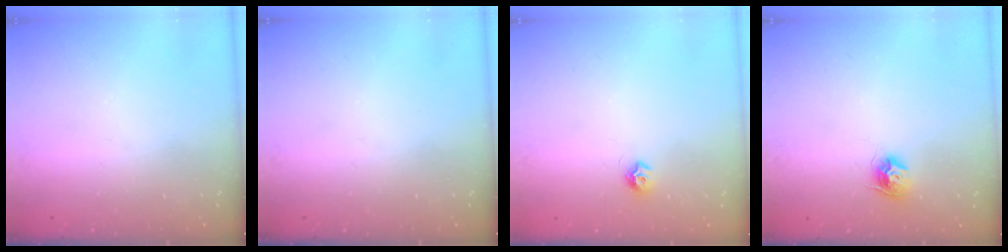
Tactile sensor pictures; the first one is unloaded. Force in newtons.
{"total": 0.0}
{"total": 7.2, "press": 7.2, "slide": 0.4}
{"total": 9.3, "press": 9.3, "slide": 0.3}